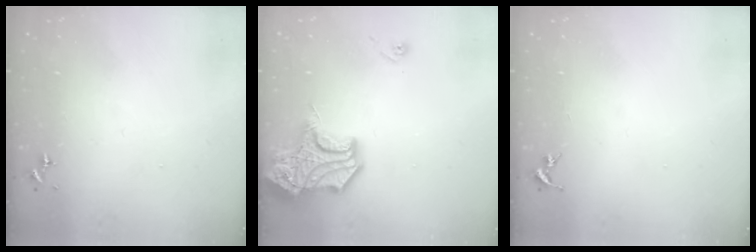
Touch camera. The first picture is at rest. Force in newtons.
{"total": 21.1, "press": 21.0, "slide": 2.6}
{"total": 0.0}